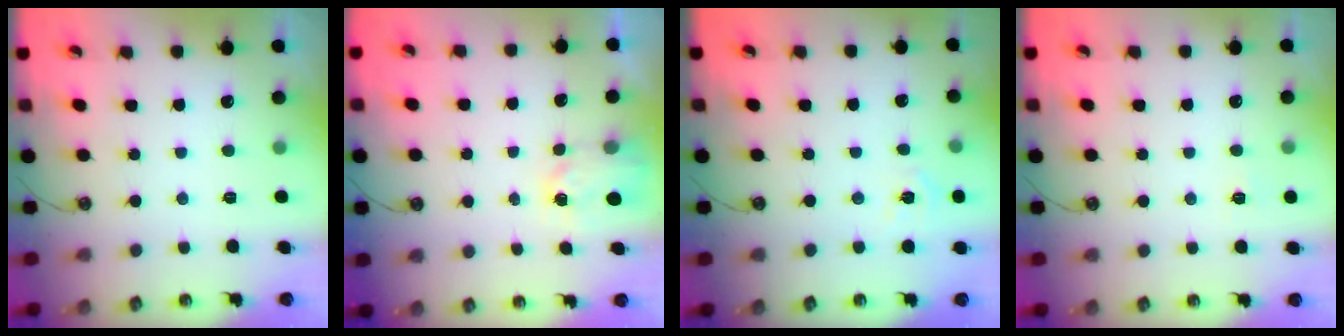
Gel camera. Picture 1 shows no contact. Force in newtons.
{"total": 3.0, "press": 3.0, "slide": 0.4}
{"total": 5.0, "press": 4.9, "slide": 0.5}
{"total": 3.4, "press": 3.4, "slide": 0.4}